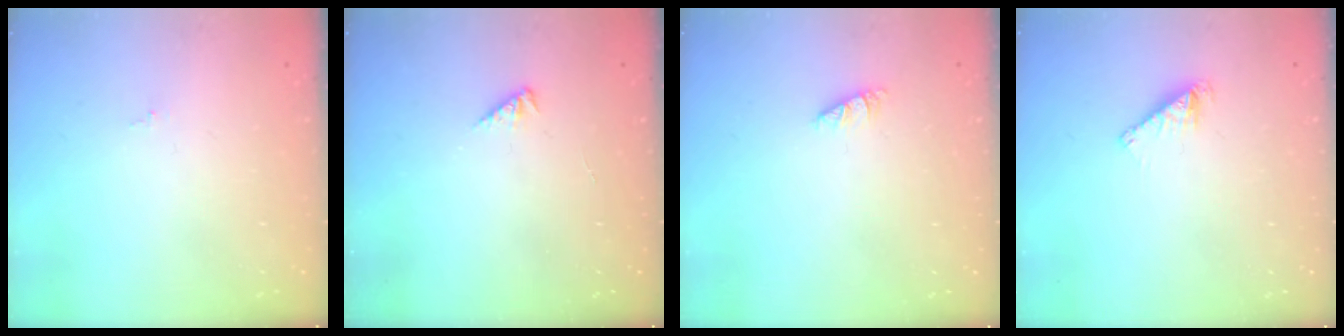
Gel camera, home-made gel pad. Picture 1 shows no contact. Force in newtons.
{"total": 1.1, "press": 1.1, "slide": 0.3}
{"total": 0.7, "press": 0.7, "slide": 0.1}
{"total": 2.9, "press": 2.9, "slide": 0.2}